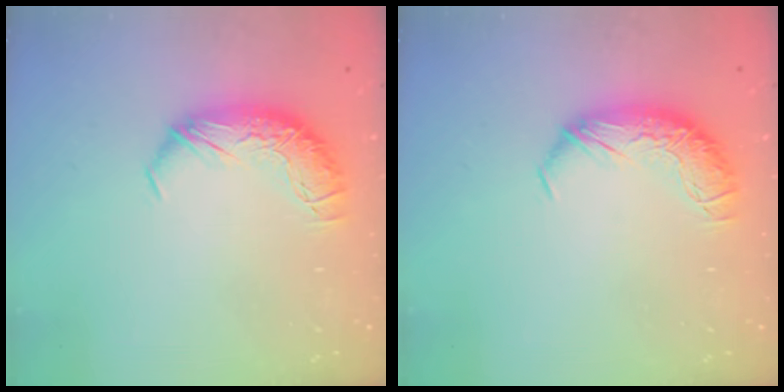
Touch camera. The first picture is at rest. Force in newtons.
{"total": 0.0}